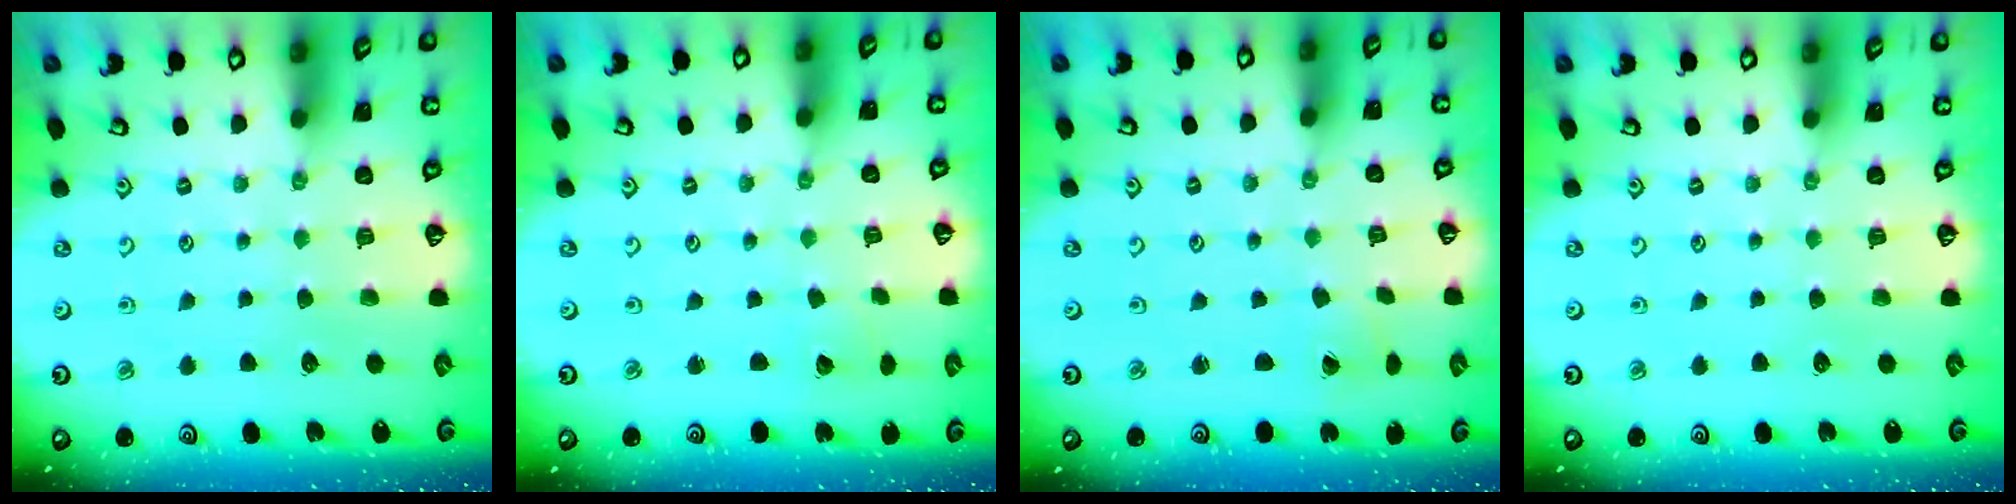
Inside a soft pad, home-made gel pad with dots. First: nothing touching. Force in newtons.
{"total": 2.4, "press": 2.4, "slide": 0.2}
{"total": 0.7, "press": 0.7, "slide": 0.0}
{"total": 0.0}